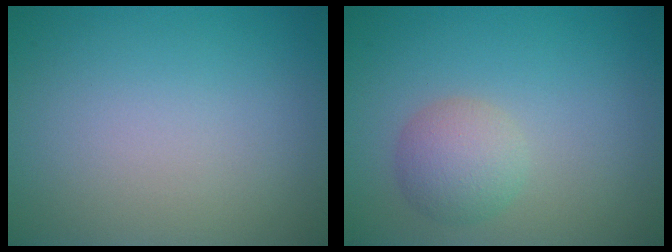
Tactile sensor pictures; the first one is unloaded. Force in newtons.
{"total": 3.0, "press": 3.0, "slide": 0.0}